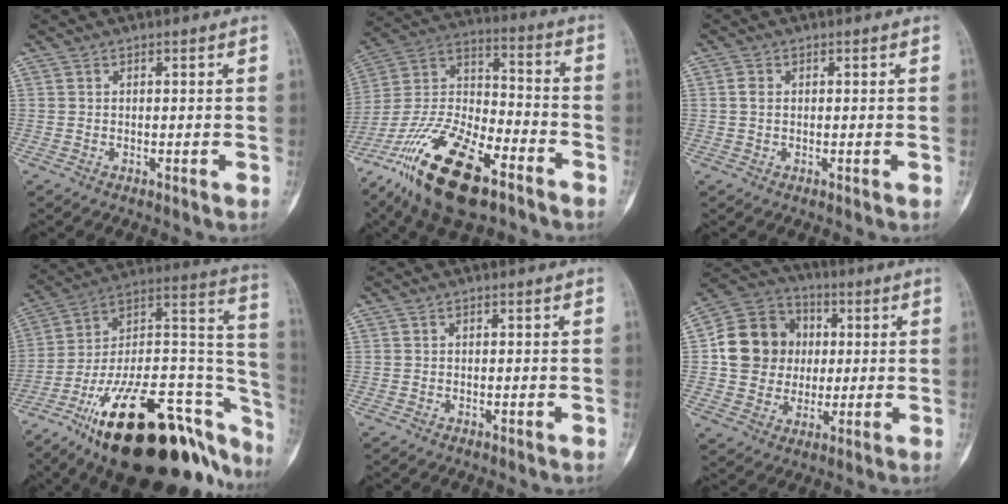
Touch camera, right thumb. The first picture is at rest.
{"total": 23.5, "force": [-14.6, 9.4, 15.9], "torque": [-0.331, 0.054, -0.268]}
{"total": 1.8, "force": [0.1, 1.3, 1.2], "torque": [-0.021, 0.001, -0.001]}
{"total": 38.0, "force": [-20.7, 15.2, 28.0], "torque": [-0.314, 0.083, -0.321]}
{"total": 0.0}
{"total": 15.3, "force": [1.5, 13.5, 7.0], "torque": [-0.094, 0.018, 0.028]}